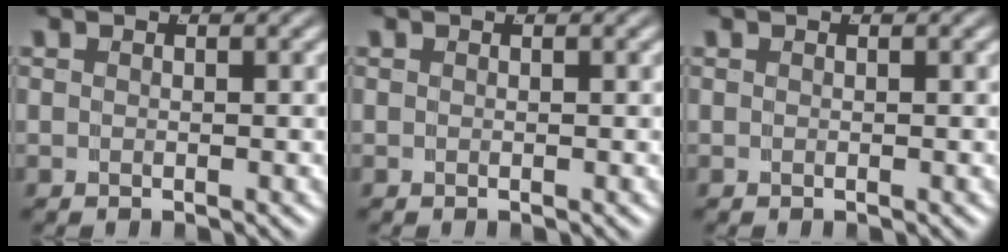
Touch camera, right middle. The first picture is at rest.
{"total": 0.0}
{"total": 0.0}